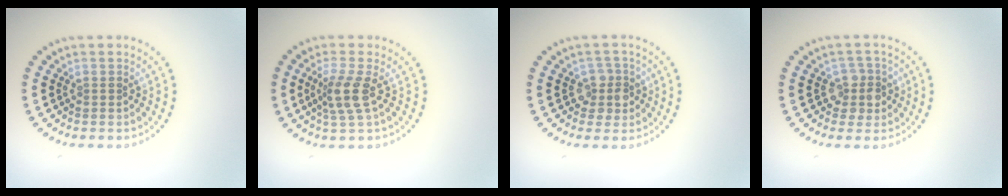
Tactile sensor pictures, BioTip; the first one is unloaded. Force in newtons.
{"total": 2.9, "press": 2.3, "slide": 1.8}
{"total": 2.3, "press": 2.0, "slide": 1.1}
{"total": 2.4, "press": 2.2, "slide": 1.1}